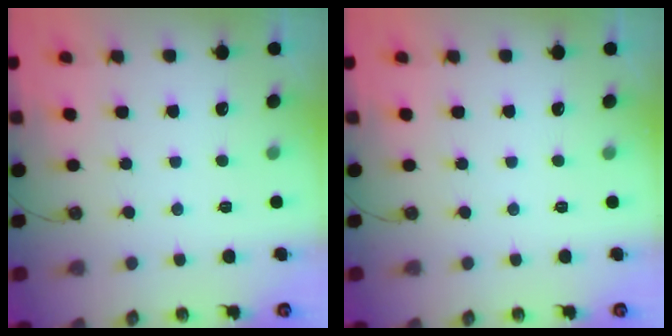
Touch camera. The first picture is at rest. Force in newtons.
{"total": 0.0}